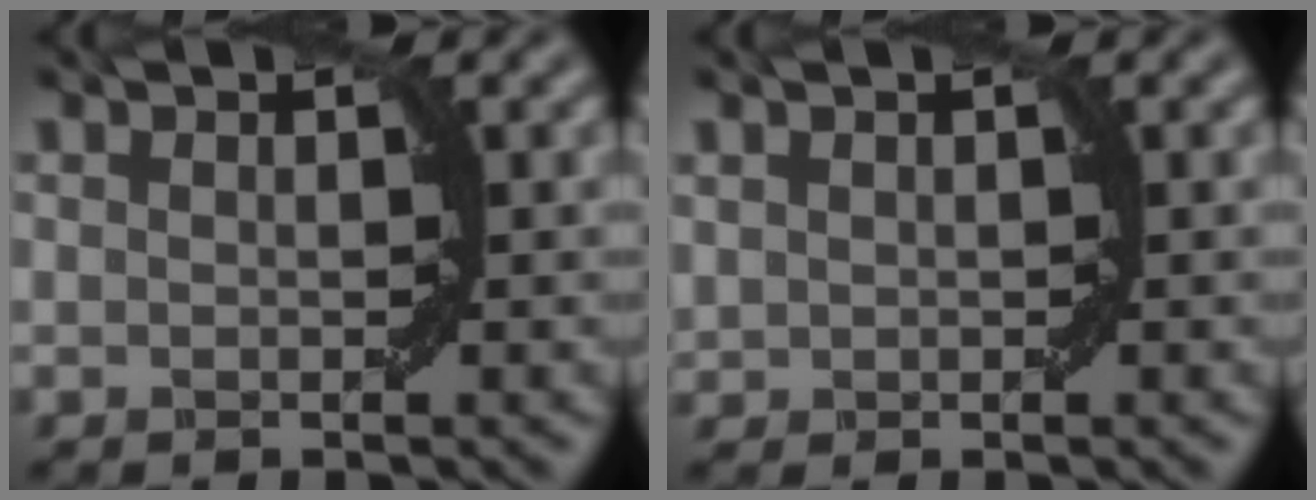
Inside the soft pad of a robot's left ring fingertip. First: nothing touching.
{"total": 0.7, "force": [0.3, 0.5, 0.2], "torque": [-0.005, 0.004, 0.010]}